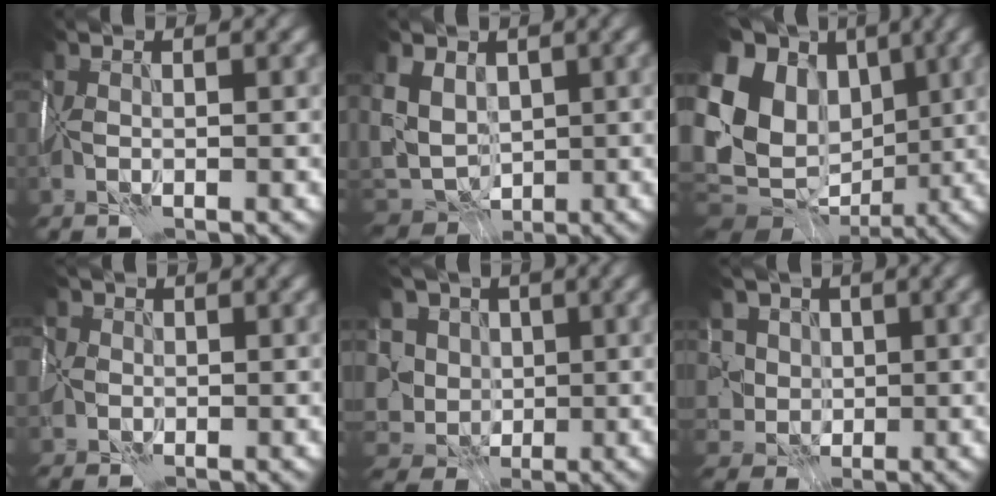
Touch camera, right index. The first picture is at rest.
{"total": 7.5, "force": [1.1, 6.0, 4.3], "torque": [-0.085, -0.007, 0.032]}
{"total": 16.0, "force": [1.1, 12.0, 10.5], "torque": [-0.206, 0.010, 0.038]}
{"total": 1.7, "force": [0.0, 1.7, 0.1], "torque": [-0.006, -0.002, 0.007]}
{"total": 10.0, "force": [2.8, 8.3, 4.9], "torque": [-0.095, 0.011, 0.030]}
{"total": 5.3, "force": [1.8, 4.6, 1.9], "torque": [-0.037, 0.016, 0.025]}